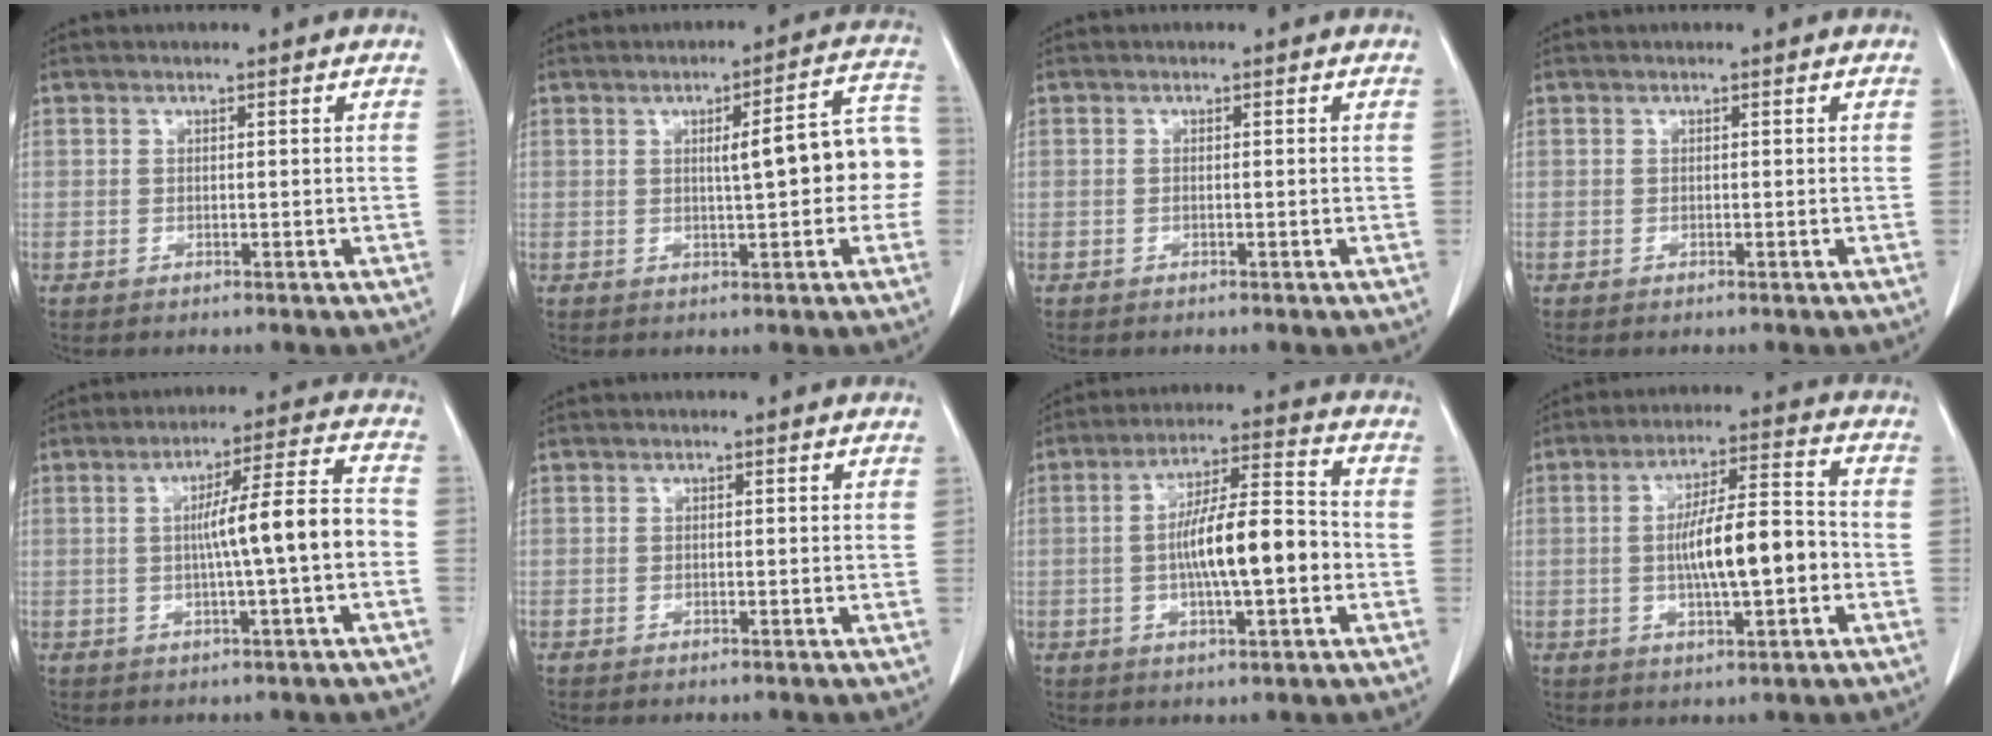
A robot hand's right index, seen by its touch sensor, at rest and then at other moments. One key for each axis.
{"total": 9.3, "fx": 0.0, "fy": 1.8, "fz": 9.1, "tx": -0.112, "ty": 0.035, "tz": 0.000}
{"total": 0.0}
{"total": 0.0}
{"total": 9.5, "fx": -1.2, "fy": -0.1, "fz": 9.4, "tx": -0.144, "ty": 0.019, "tz": -0.020}
{"total": 0.0}
{"total": 11.9, "fx": -1.9, "fy": 2.2, "fz": 11.6, "tx": -0.207, "ty": 0.015, "tz": -0.032}
{"total": 10.9, "fx": -1.7, "fy": 2.1, "fz": 10.5, "tx": -0.188, "ty": 0.014, "tz": -0.026}